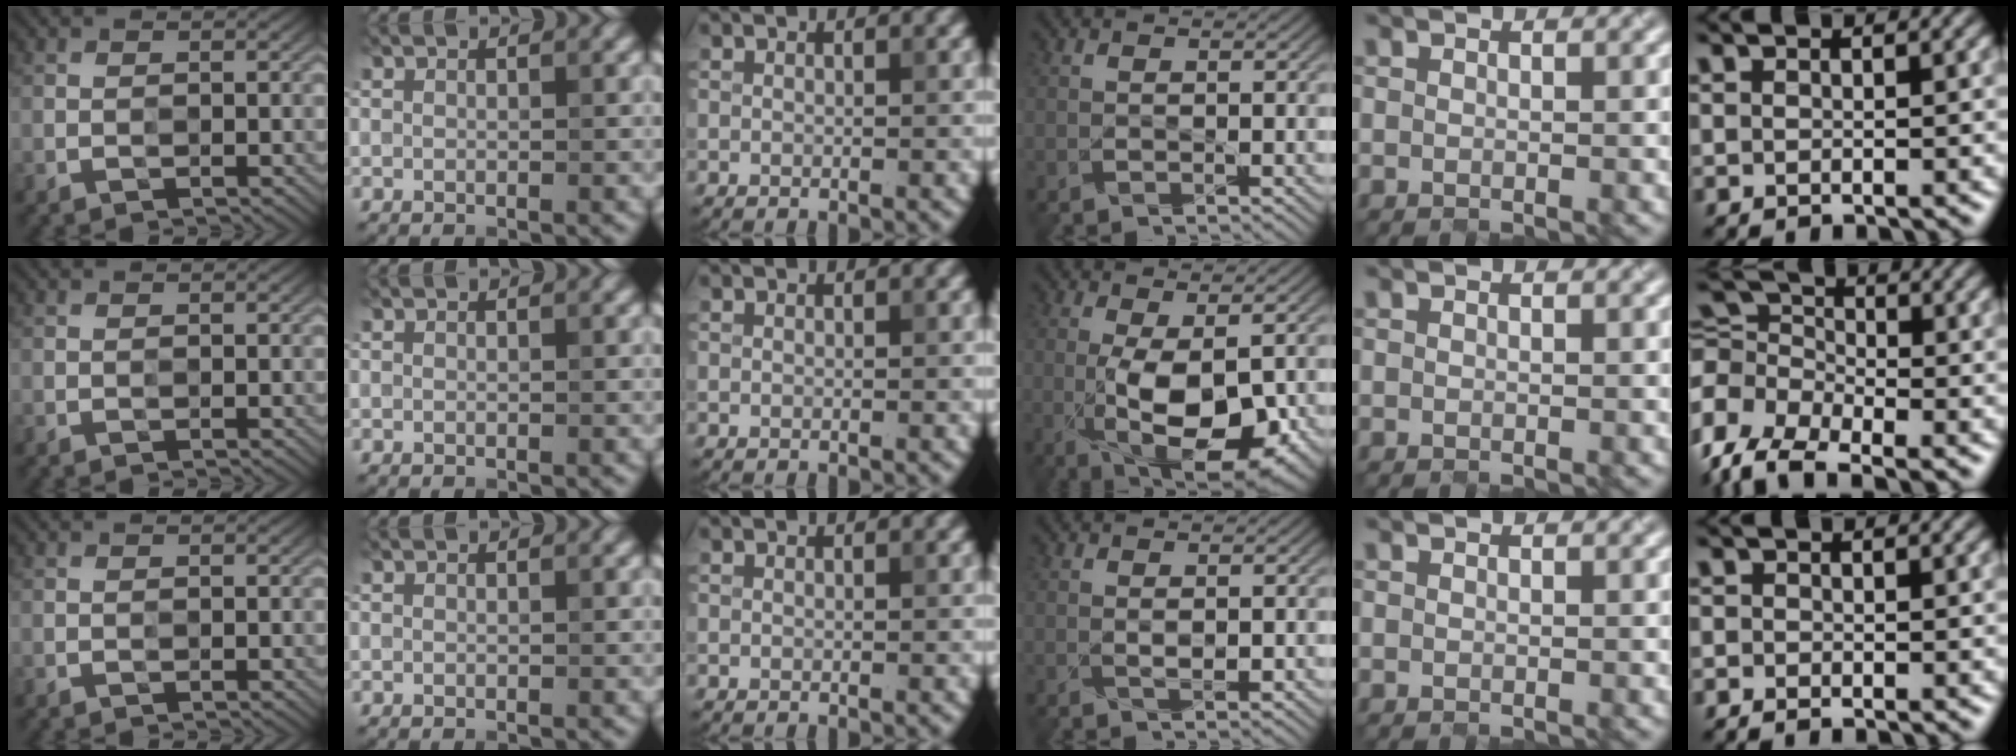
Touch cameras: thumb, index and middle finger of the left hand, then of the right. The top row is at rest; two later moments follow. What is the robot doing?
{"motion": "close", "object": "egg carton"}